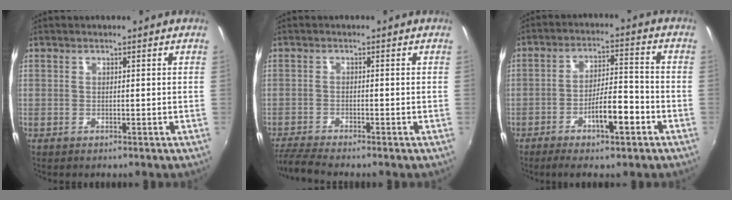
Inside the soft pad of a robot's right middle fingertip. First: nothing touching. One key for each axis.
{"total": 5.0, "fx": -4.6, "fy": -0.4, "fz": 1.8, "tx": -0.055, "ty": -0.022, "tz": -0.088}
{"total": 8.2, "fx": -4.3, "fy": 1.7, "fz": 6.8, "tx": -0.125, "ty": 0.006, "tz": -0.064}